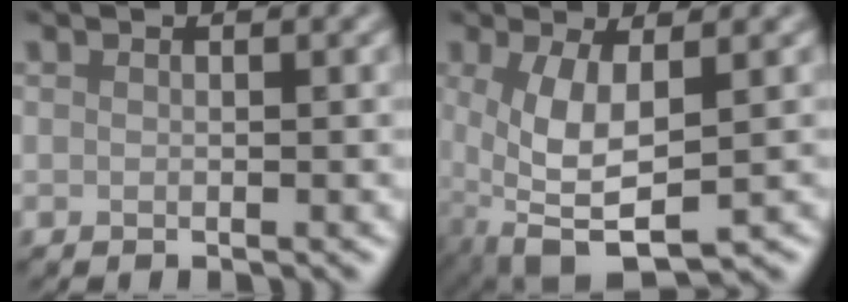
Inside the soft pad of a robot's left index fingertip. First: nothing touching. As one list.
[{"total": 6.4, "force": [-0.7, 2.9, 5.7], "torque": [-0.126, -0.011, -0.006]}]